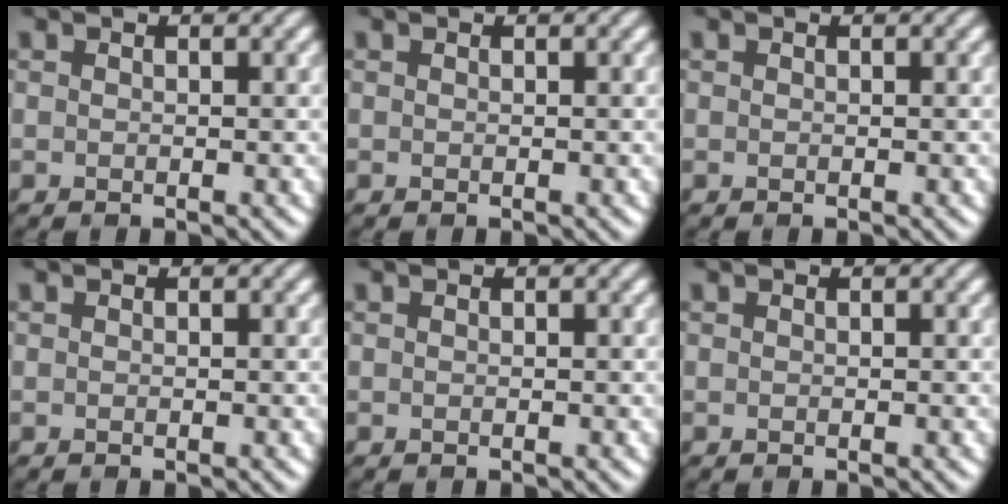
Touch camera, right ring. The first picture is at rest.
{"total": 0.0}
{"total": 0.0}
{"total": 0.0}
{"total": 0.0}
{"total": 0.0}